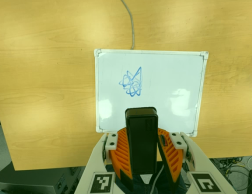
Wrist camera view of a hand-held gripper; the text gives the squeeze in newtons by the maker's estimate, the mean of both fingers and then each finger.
{"total": 7.6, "left": 8.0, "right": 7.2}